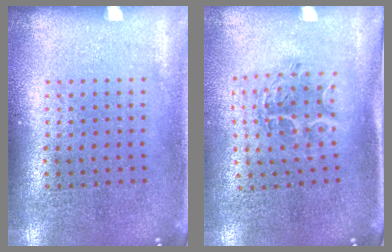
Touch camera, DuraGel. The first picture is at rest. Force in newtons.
{"total": 1.1, "press": 1.1, "slide": 0.2}